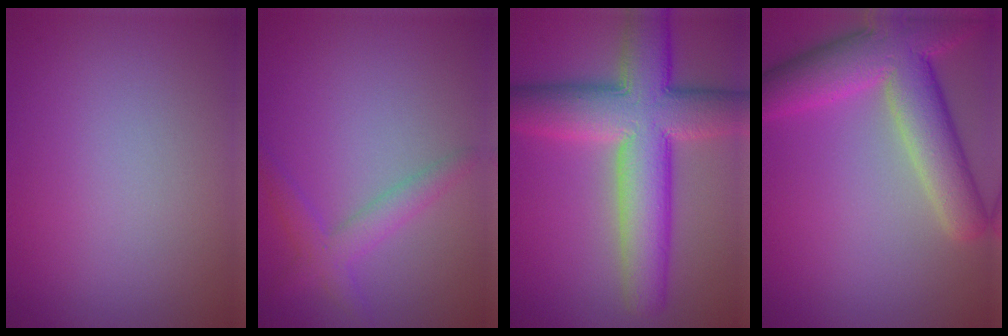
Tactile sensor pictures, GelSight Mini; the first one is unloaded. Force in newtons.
{"total": 2.6, "press": 2.6, "slide": 0.2}
{"total": 10.8, "press": 10.8, "slide": 0.6}
{"total": 8.5, "press": 8.4, "slide": 0.6}